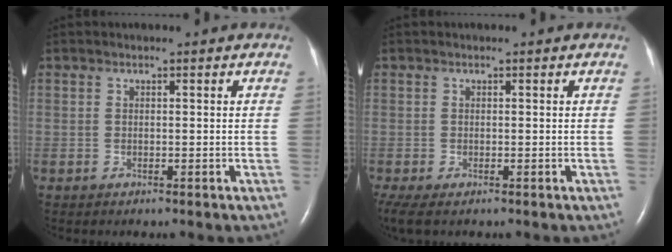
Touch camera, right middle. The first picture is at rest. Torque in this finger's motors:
{"motor_torque": [0.29, -0.16, 0.11, 0.04]}